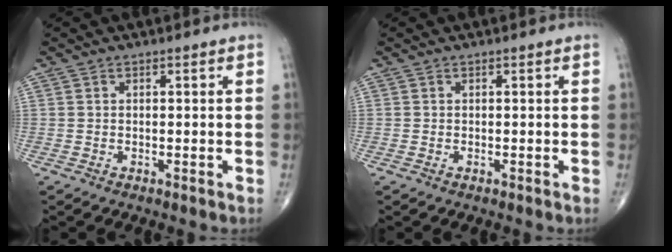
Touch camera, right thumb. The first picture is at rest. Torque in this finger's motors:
{"motor_torque": [-0.28, 0.24, -0.24, 0.07, 0.01]}